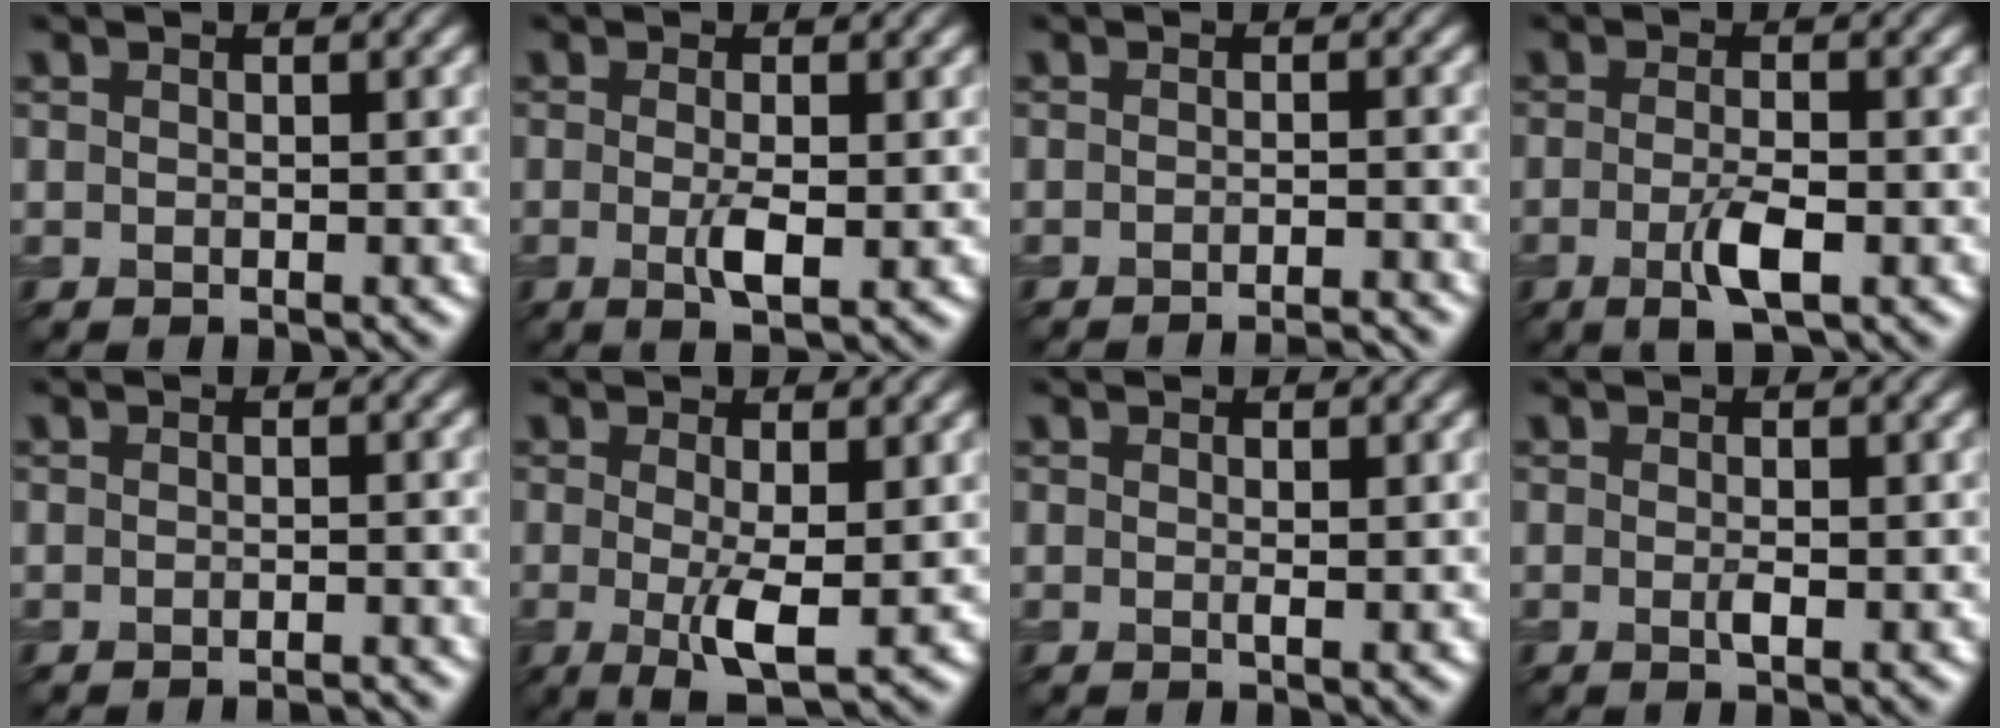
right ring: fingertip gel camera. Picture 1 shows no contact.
{"total": 2.9, "force": [-0.4, 0.7, 2.8], "torque": [-0.055, -0.008, -0.006]}
{"total": 2.7, "force": [-2.3, 0.3, 1.4], "torque": [-0.014, 0.002, -0.036]}
{"total": 3.3, "force": [-1.1, 0.9, 3.0], "torque": [-0.060, -0.004, -0.023]}
{"total": 1.6, "force": [-1.4, 0.2, 0.9], "torque": [-0.002, 0.002, -0.023]}
{"total": 4.2, "force": [-0.4, 0.9, 4.1], "torque": [-0.081, -0.013, -0.004]}
{"total": 0.7, "force": [0.1, 0.1, 0.7], "torque": [-0.011, -0.003, 0.001]}
{"total": 1.3, "force": [-0.2, 0.2, 1.2], "torque": [-0.023, -0.004, -0.004]}